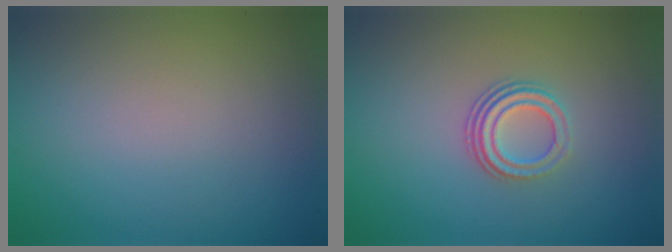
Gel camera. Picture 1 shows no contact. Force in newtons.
{"total": 3.0, "press": 2.2, "slide": 2.0}